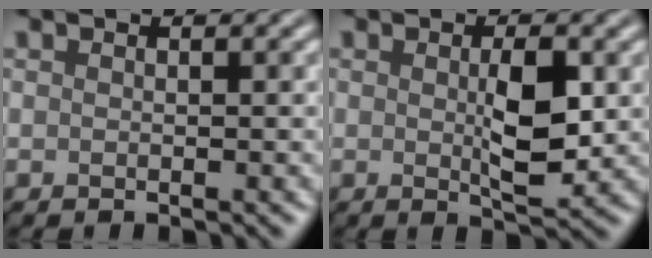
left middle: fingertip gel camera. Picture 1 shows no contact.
{"total": 3.5, "force": [-0.1, 0.9, 3.3], "torque": [-0.064, -0.008, 0.007]}